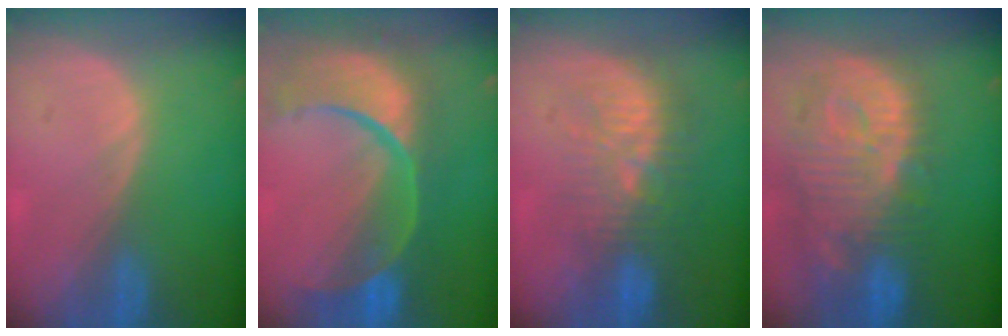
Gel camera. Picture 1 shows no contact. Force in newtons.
{"total": 13.8, "press": 11.0, "slide": 8.4}
{"total": 9.4, "press": 9.0, "slide": 2.7}
{"total": 13.4, "press": 11.6, "slide": 6.6}